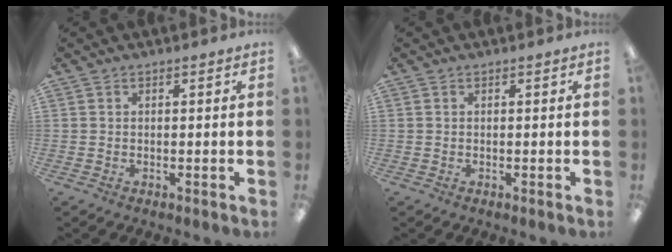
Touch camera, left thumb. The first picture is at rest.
{"total": 0.0}